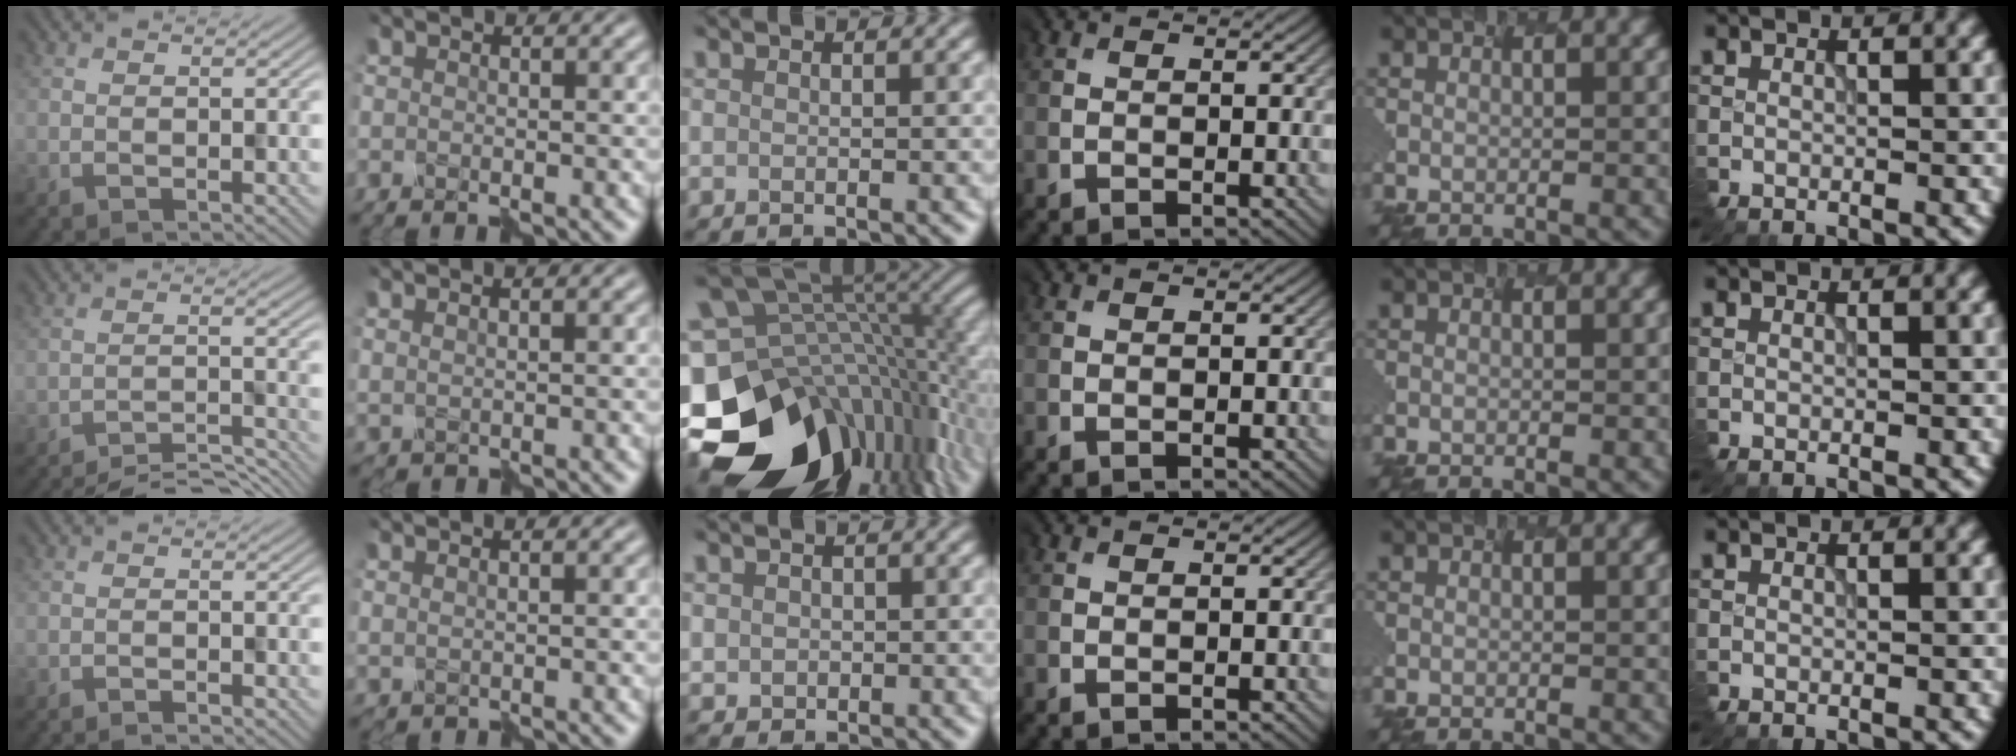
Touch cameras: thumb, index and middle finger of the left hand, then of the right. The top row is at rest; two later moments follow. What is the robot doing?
{"motion": "assemble", "object": "markers"}